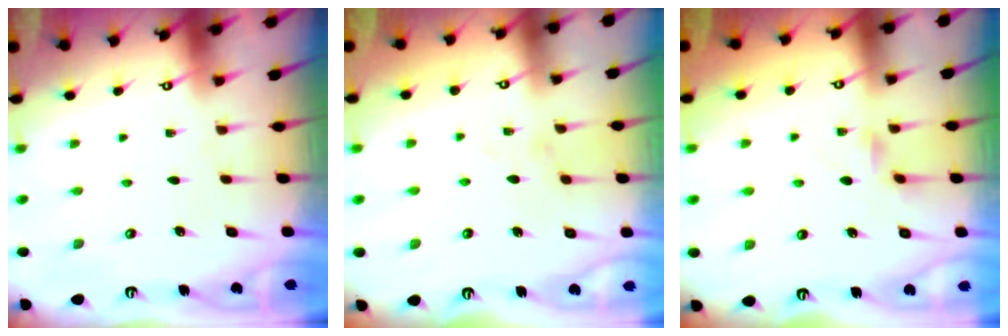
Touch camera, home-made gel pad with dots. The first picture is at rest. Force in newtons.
{"total": 0.0}
{"total": 2.7, "press": 2.7, "slide": 0.5}